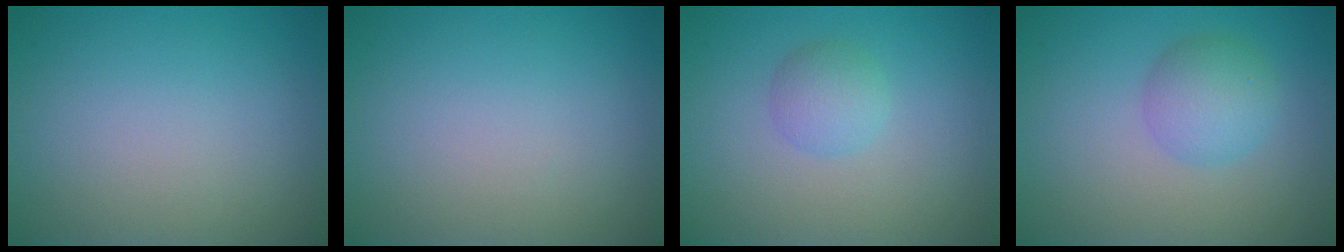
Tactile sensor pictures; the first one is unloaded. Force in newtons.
{"total": 0.0}
{"total": 2.0, "press": 2.0, "slide": 0.0}
{"total": 3.2, "press": 3.2, "slide": 0.1}